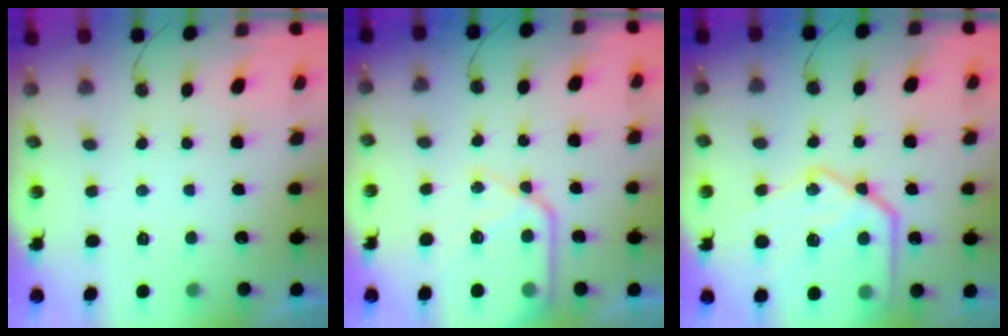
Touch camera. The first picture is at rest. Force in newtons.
{"total": 13.9, "press": 13.8, "slide": 1.4}
{"total": 24.1, "press": 23.9, "slide": 2.6}